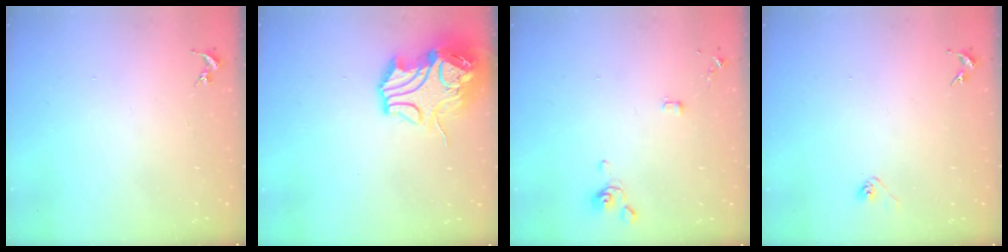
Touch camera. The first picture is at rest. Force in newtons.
{"total": 13.9, "press": 13.8, "slide": 2.1}
{"total": 4.0, "press": 4.0, "slide": 0.8}
{"total": 3.8, "press": 3.7, "slide": 1.0}